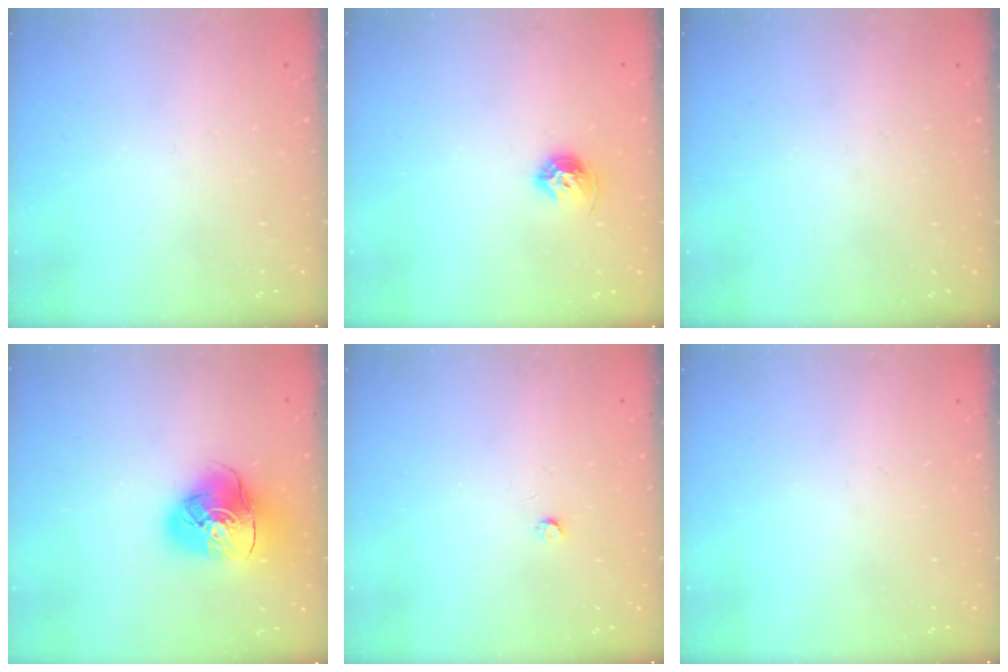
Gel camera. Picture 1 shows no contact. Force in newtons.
{"total": 8.4, "press": 8.3, "slide": 0.9}
{"total": 0.0}
{"total": 12.8, "press": 12.6, "slide": 1.9}
{"total": 2.5, "press": 2.5, "slide": 0.4}
{"total": 0.0}